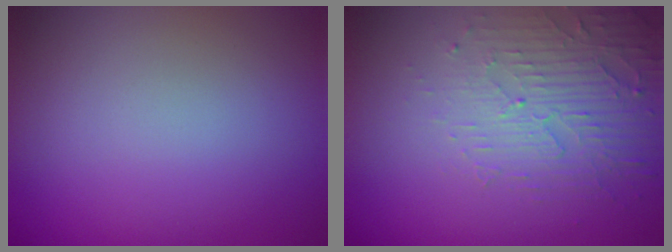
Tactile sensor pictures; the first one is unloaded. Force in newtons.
{"total": 5.0, "press": 3.3, "slide": 3.8}